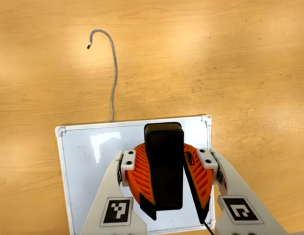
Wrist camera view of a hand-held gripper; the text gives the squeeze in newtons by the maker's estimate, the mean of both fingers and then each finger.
{"total": 12.2, "left": 11.7, "right": 12.7}